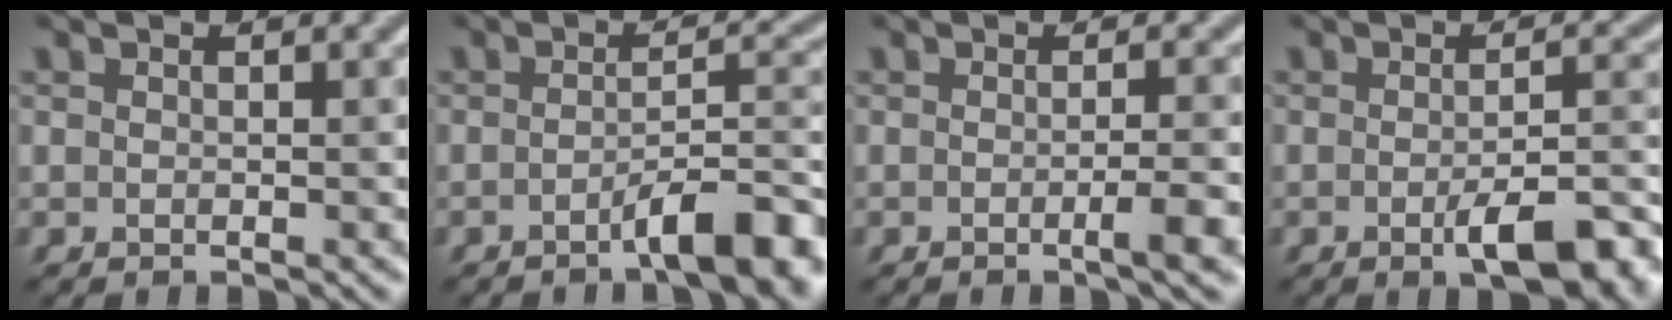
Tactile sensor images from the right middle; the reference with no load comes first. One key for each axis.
{"total": 5.8, "fx": -3.2, "fy": 1.2, "fz": 4.7, "tx": -0.063, "ty": 0.010, "tz": -0.051}
{"total": 3.0, "fx": -0.9, "fy": 0.6, "fz": 2.8, "tx": -0.036, "ty": 0.001, "tz": -0.019}
{"total": 6.4, "fx": -3.0, "fy": 1.7, "fz": 5.4, "tx": -0.081, "ty": -0.001, "tz": -0.042}